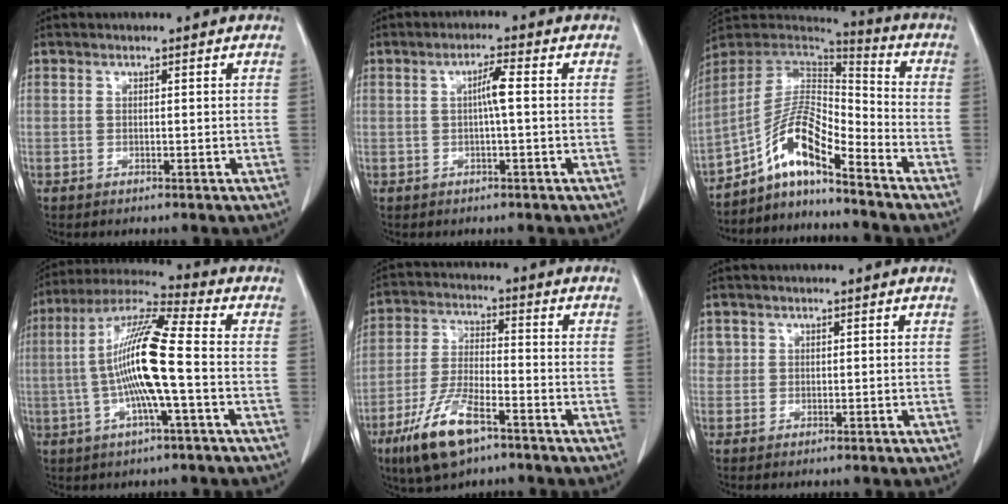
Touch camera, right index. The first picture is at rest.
{"total": 3.0, "force": [0.1, 0.1, 3.0], "torque": [-0.056, 0.004, 0.001]}
{"total": 11.4, "force": [-7.7, 2.1, 8.2], "torque": [-0.160, 0.020, -0.140]}
{"total": 13.6, "force": [-1.3, 0.6, 13.6], "torque": [-0.264, 0.010, -0.032]}
{"total": 10.9, "force": [-6.4, 3.0, 8.2], "torque": [-0.179, -0.017, -0.117]}
{"total": 1.0, "force": [0.4, 1.0, 0.0], "torque": [0.012, 0.002, 0.001]}